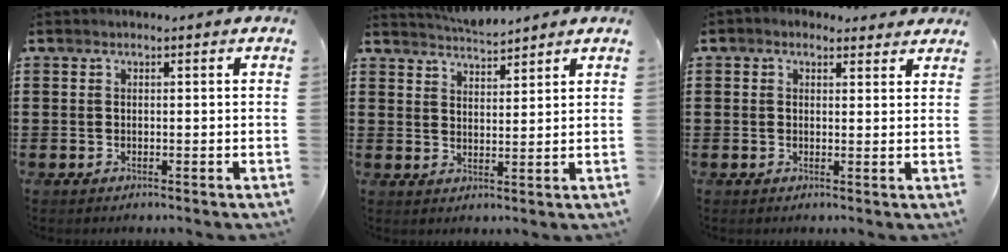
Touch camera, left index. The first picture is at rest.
{"total": 3.7, "force": [3.7, 0.1, 0.3], "torque": [-0.016, -0.013, 0.069]}
{"total": 1.7, "force": [1.4, 0.9, 0.4], "torque": [-0.012, 0.008, 0.025]}